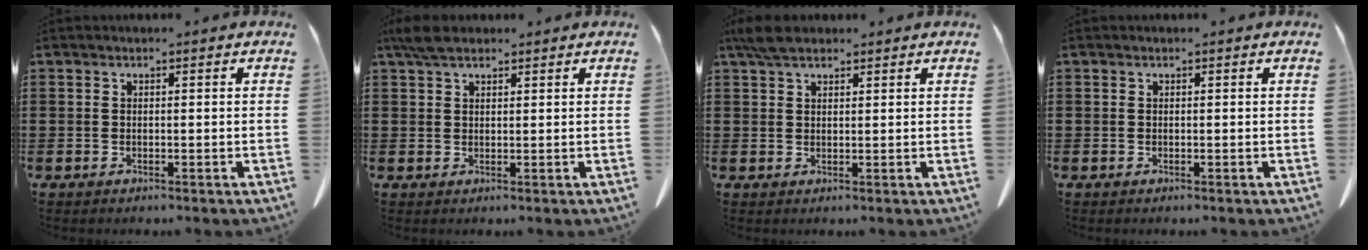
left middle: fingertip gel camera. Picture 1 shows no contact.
{"total": 3.5, "force": [2.7, 1.3, 1.8], "torque": [-0.043, 0.004, 0.052]}
{"total": 3.8, "force": [2.9, 1.4, 1.9], "torque": [-0.046, 0.003, 0.057]}
{"total": 0.0}